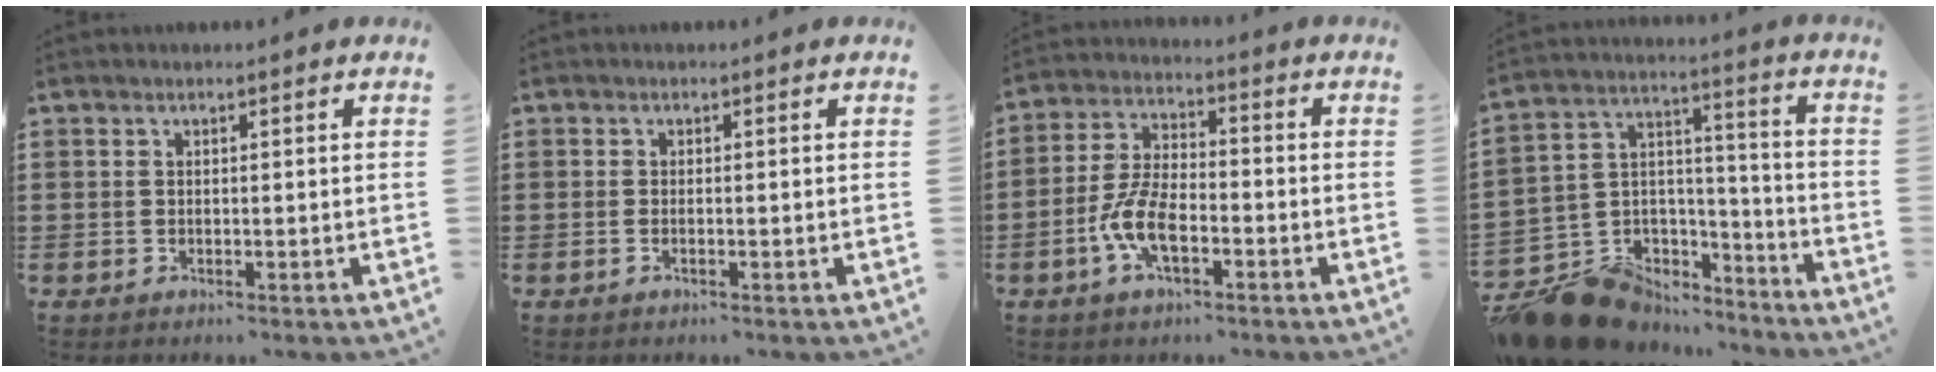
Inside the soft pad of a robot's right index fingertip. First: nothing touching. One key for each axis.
{"total": 0.5, "fx": -0.2, "fy": 0.0, "fz": 0.5, "tx": -0.009, "ty": -0.002, "tz": -0.004}
{"total": 7.8, "fx": -3.1, "fy": 3.3, "fz": 6.3, "tx": -0.154, "ty": -0.006, "tz": -0.065}
{"total": 12.5, "fx": -10.1, "fy": 6.8, "fz": 2.9, "tx": -0.074, "ty": 0.032, "tz": -0.181}